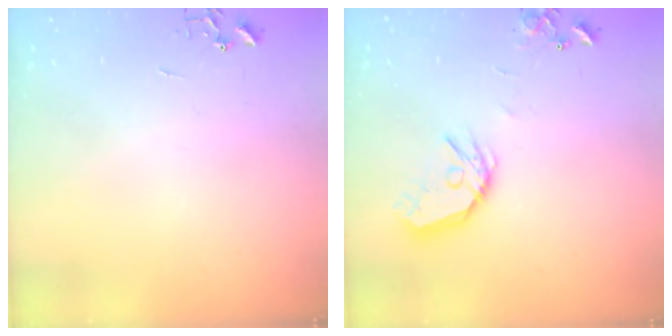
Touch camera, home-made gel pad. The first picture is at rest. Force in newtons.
{"total": 12.5, "press": 12.4, "slide": 0.9}